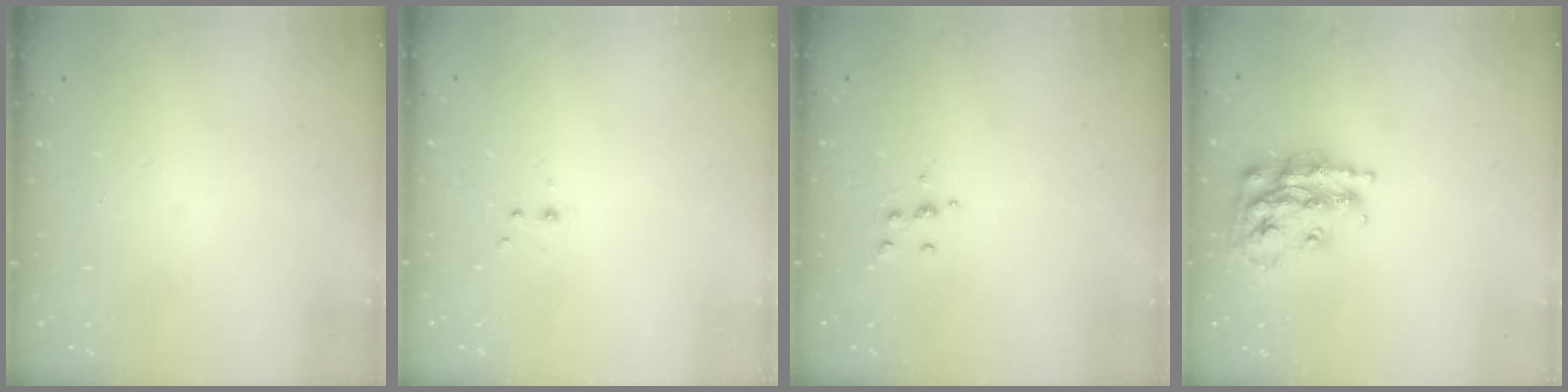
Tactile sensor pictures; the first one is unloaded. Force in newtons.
{"total": 2.2, "press": 1.9, "slide": 1.0}
{"total": 4.0, "press": 3.9, "slide": 0.9}
{"total": 17.9, "press": 17.8, "slide": 1.1}